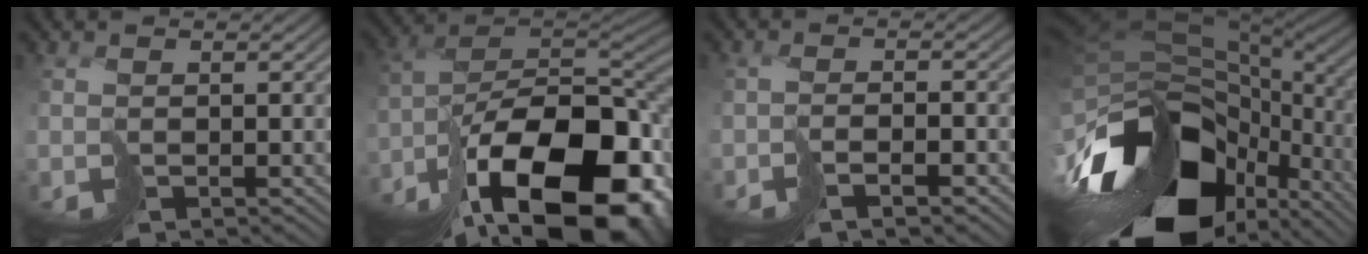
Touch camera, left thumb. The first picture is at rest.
{"total": 20.0, "force": [-10.5, 8.9, 14.5], "torque": [-0.263, -0.022, -0.147]}
{"total": 2.4, "force": [-1.6, 0.3, 1.7], "torque": [-0.025, 0.003, -0.029]}
{"total": 17.3, "force": [-8.1, 8.8, 12.4], "torque": [-0.267, -0.019, -0.111]}